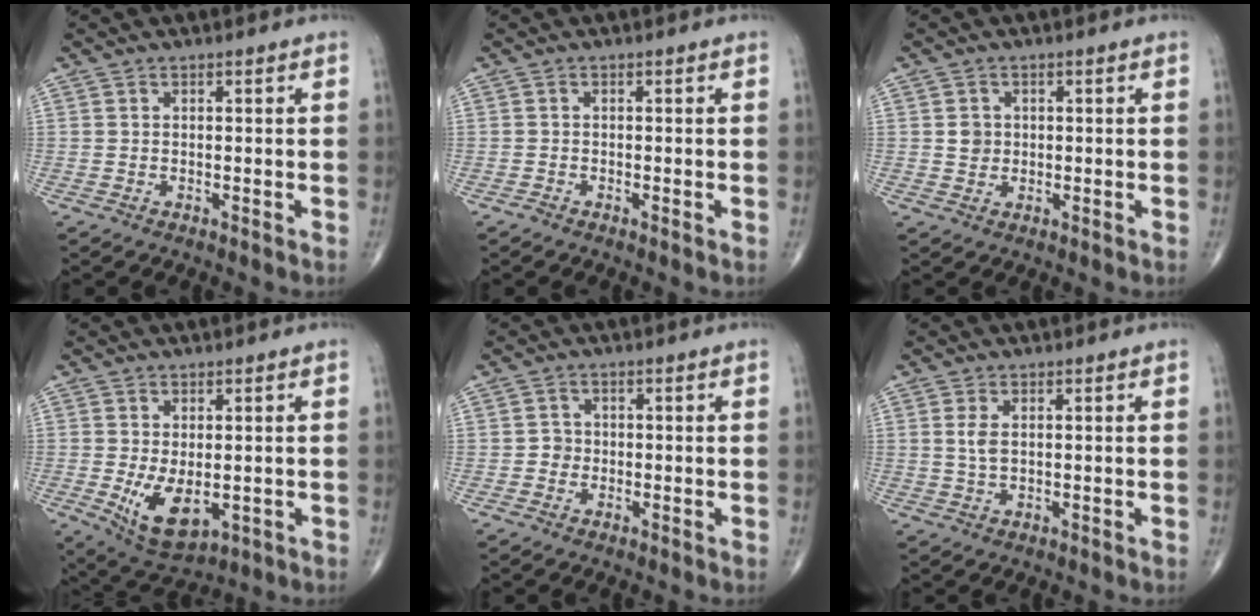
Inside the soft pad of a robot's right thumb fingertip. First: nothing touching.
{"total": 0.7, "force": [-0.4, 0.1, 0.5], "torque": [-0.014, -0.003, -0.013]}
{"total": 2.4, "force": [0.3, 2.2, 1.0], "torque": [-0.005, 0.002, 0.006]}
{"total": 8.5, "force": [-1.4, 4.6, 7.0], "torque": [-0.114, -0.017, -0.006]}
{"total": 1.7, "force": [-0.4, 1.6, 0.4], "torque": [0.005, 0.008, -0.011]}
{"total": 2.7, "force": [0.6, 1.3, 2.2], "torque": [-0.049, 0.001, 0.013]}